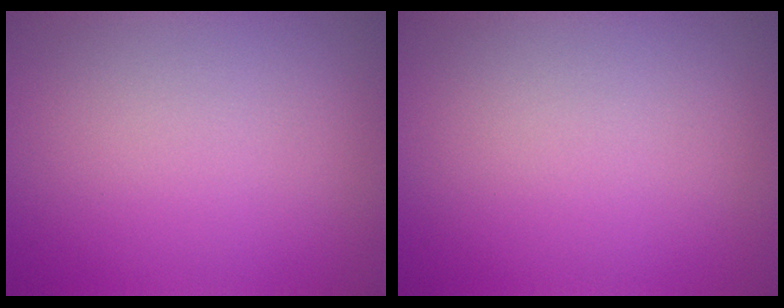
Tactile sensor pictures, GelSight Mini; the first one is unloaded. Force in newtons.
{"total": 0.0}